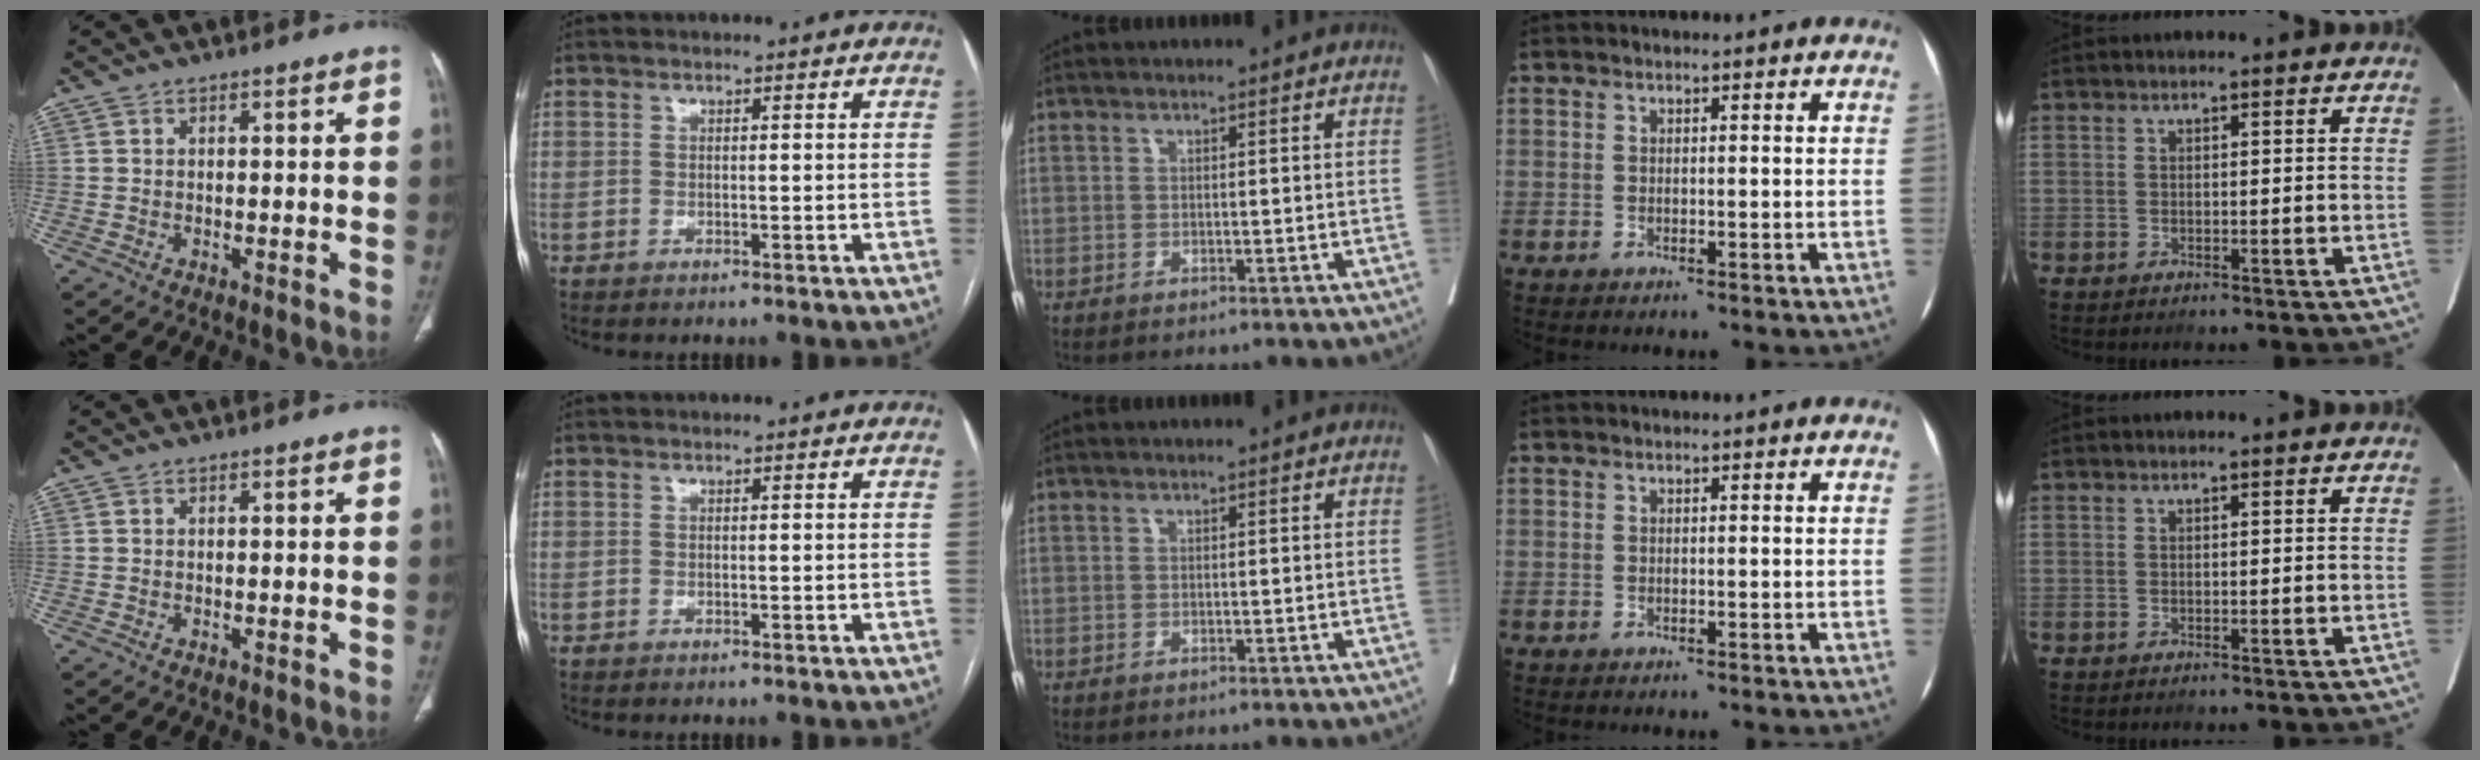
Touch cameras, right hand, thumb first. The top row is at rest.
{}